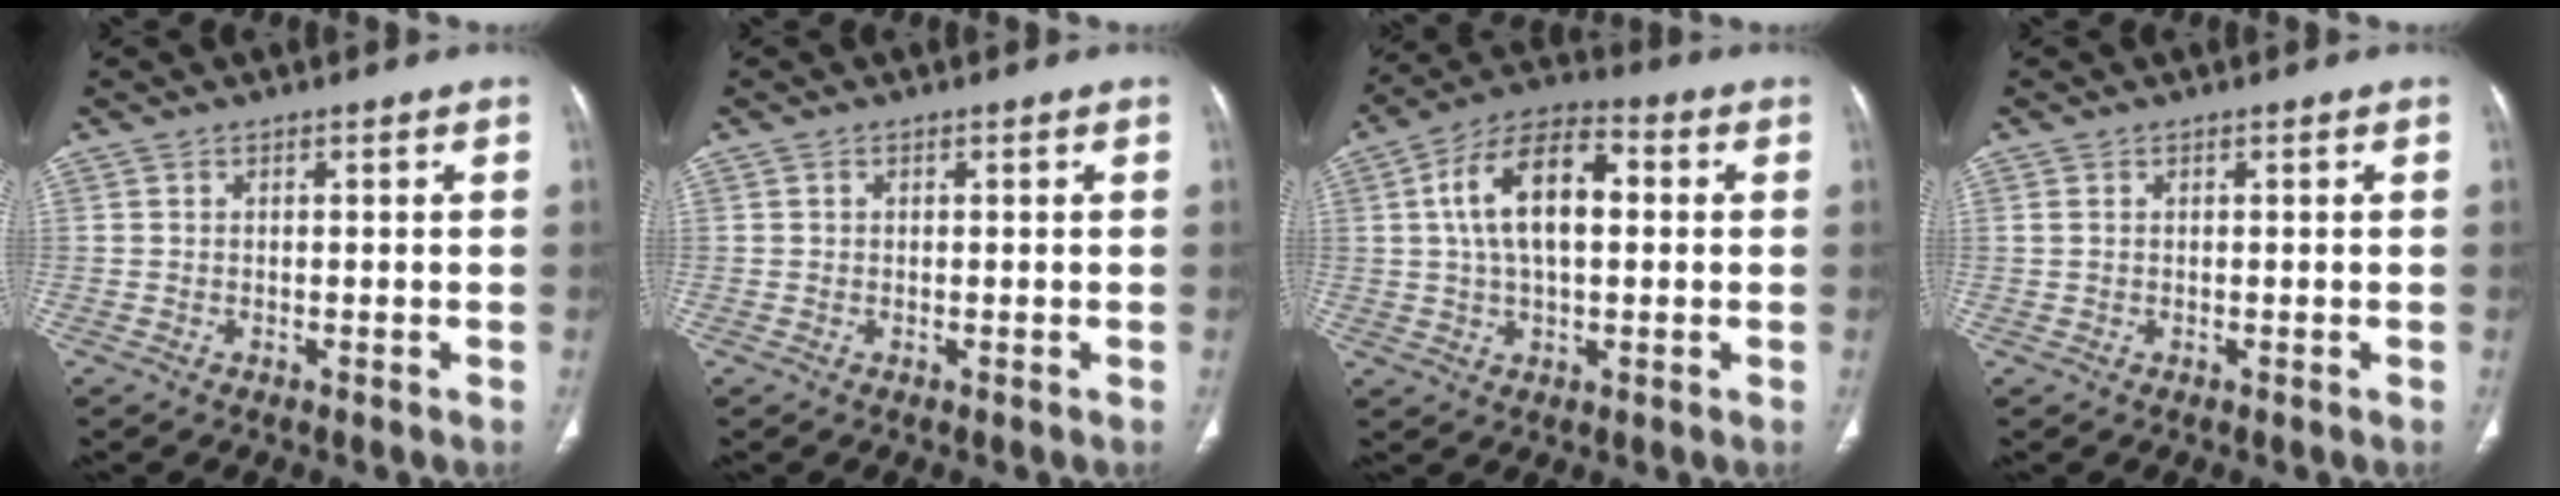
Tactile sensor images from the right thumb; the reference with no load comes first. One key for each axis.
{"total": 0.0}
{"total": 14.4, "fx": 2.1, "fy": 7.7, "fz": 12.0, "tx": -0.208, "ty": 0.025, "tz": 0.030}
{"total": 0.8, "fx": 0.2, "fy": 0.6, "fz": 0.6, "tx": -0.017, "ty": 0.004, "tz": 0.008}